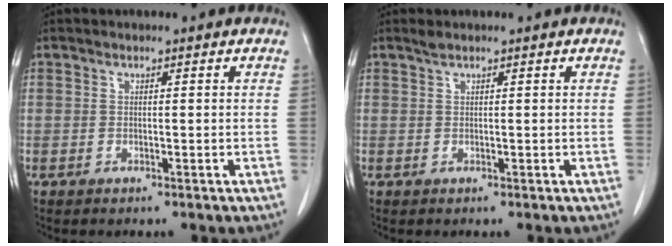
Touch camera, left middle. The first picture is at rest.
{"total": 0.6, "force": [0.5, 0.0, 0.3], "torque": [-0.013, 0.007, 0.015]}